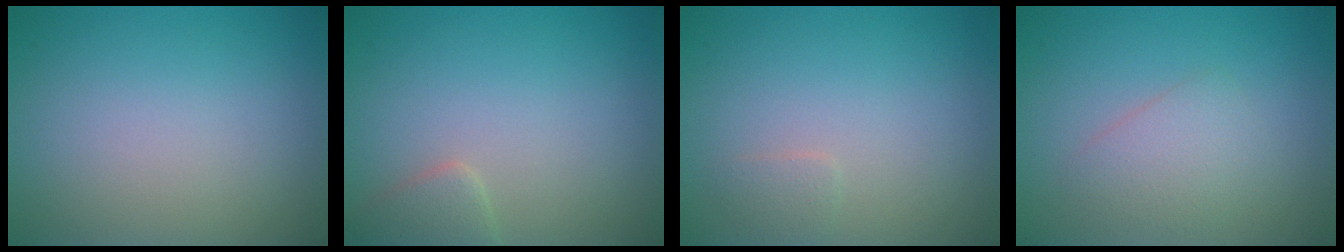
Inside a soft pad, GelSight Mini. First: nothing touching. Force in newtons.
{"total": 1.8, "press": 1.8, "slide": 0.1}
{"total": 0.9, "press": 0.9, "slide": 0.1}
{"total": 2.3, "press": 2.3, "slide": 0.1}